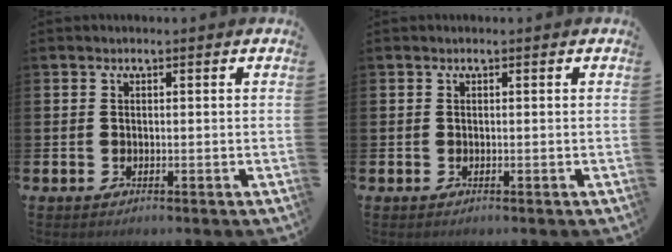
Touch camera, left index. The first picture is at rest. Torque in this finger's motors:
{"motor_torque": [-0.18, -0.18, 0.00, 0.01]}